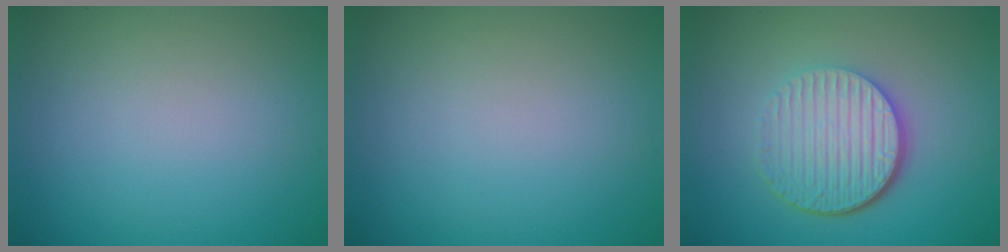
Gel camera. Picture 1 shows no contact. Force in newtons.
{"total": 0.0}
{"total": 5.8, "press": 4.1, "slide": 4.2}